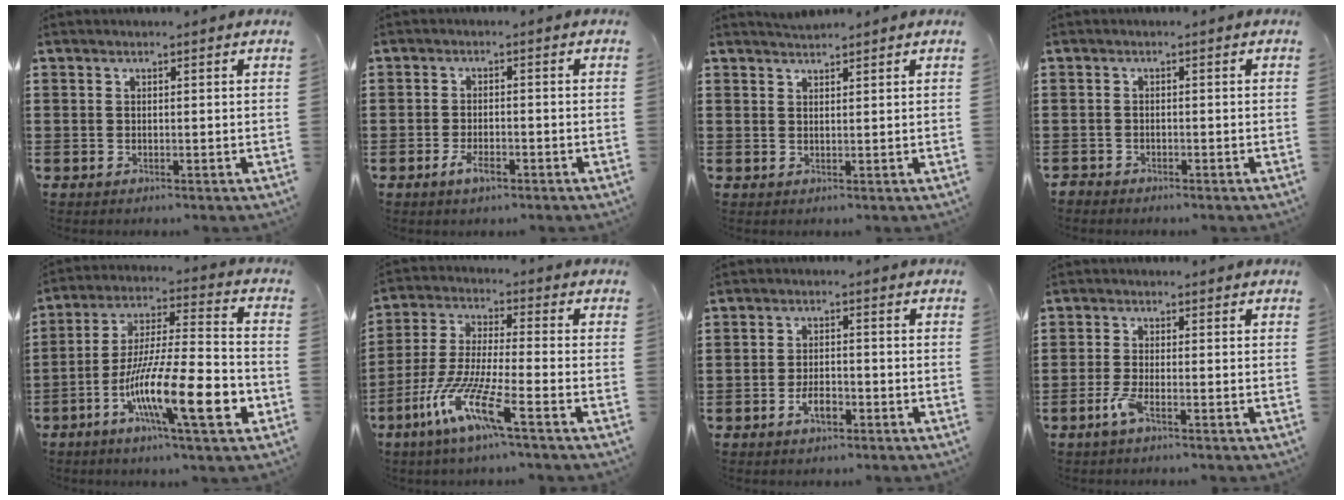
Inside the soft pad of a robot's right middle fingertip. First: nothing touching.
{"total": 3.1, "force": [-1.7, 1.1, 2.3], "torque": [-0.053, -0.004, -0.034]}
{"total": 1.5, "force": [1.5, 0.1, 0.0], "torque": [-0.003, 0.003, 0.029]}
{"total": 1.1, "force": [-1.1, 0.3, -0.1], "torque": [-0.001, 0.002, -0.025]}
{"total": 16.7, "force": [-7.3, 3.1, 14.7], "torque": [-0.270, -0.002, -0.122]}
{"total": 10.3, "force": [-6.3, 1.2, 8.1], "torque": [-0.183, -0.014, -0.127]}
{"total": 3.4, "force": [-1.8, 1.4, 2.5], "torque": [-0.044, 0.005, -0.032]}
{"total": 2.9, "force": [-1.4, 0.4, 2.5], "torque": [-0.057, -0.004, -0.030]}